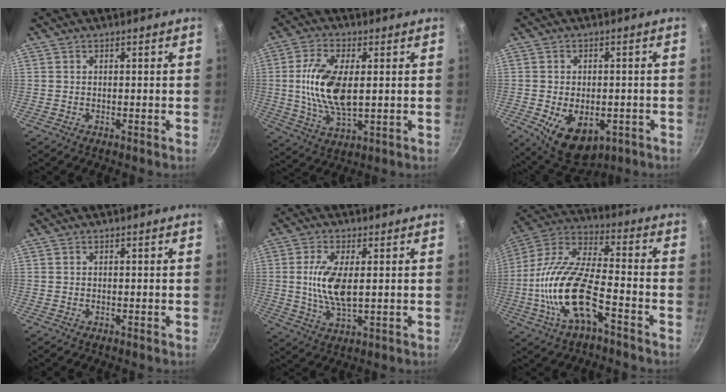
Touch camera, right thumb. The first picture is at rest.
{"total": 12.8, "force": [1.1, 6.1, 11.2], "torque": [-0.217, -0.002, 0.022]}
{"total": 11.3, "force": [-3.7, 7.1, 8.0], "torque": [-0.097, -0.003, -0.037]}
{"total": 0.0}
{"total": 9.0, "force": [0.8, 3.5, 8.2], "torque": [-0.166, -0.006, 0.016]}
{"total": 18.4, "force": [-6.7, 6.9, 15.6], "torque": [-0.304, 0.040, -0.145]}